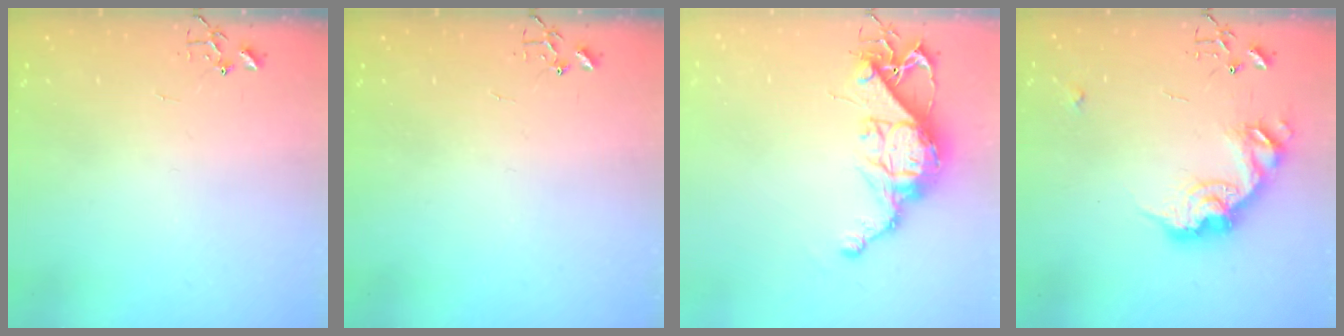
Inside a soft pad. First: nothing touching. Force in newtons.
{"total": 0.0}
{"total": 12.8, "press": 12.7, "slide": 1.0}
{"total": 16.0, "press": 16.0, "slide": 0.3}